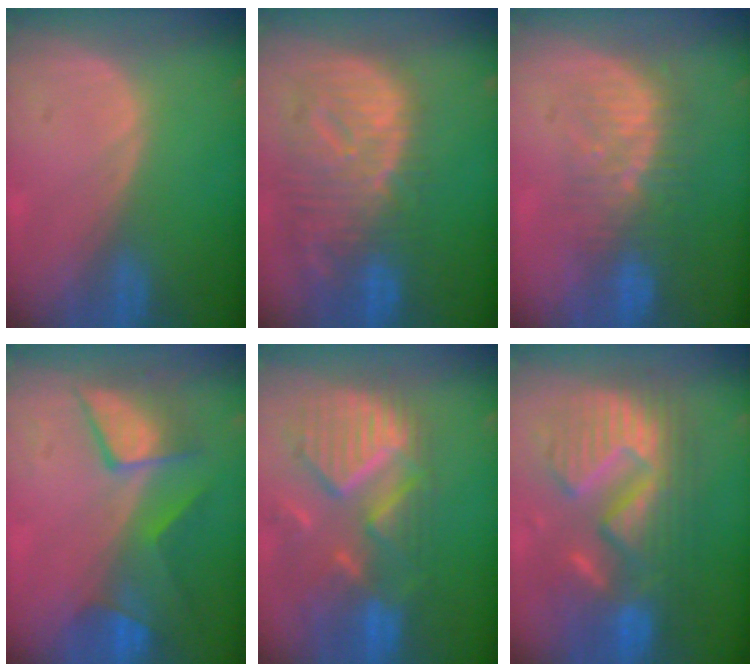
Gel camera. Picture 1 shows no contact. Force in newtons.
{"total": 12.4, "press": 10.7, "slide": 6.3}
{"total": 8.3, "press": 7.7, "slide": 3.0}
{"total": 7.8, "press": 7.6, "slide": 1.5}
{"total": 11.9, "press": 10.4, "slide": 5.7}
{"total": 13.1, "press": 13.0, "slide": 1.4}